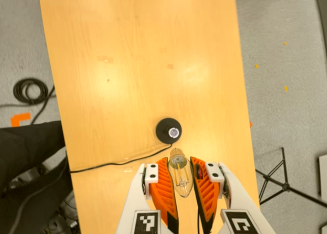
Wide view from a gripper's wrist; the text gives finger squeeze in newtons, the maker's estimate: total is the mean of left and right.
{"total": 22.8, "left": 26.2, "right": 19.4}